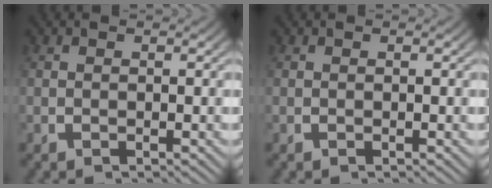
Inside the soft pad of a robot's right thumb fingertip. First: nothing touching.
{"total": 0.0}